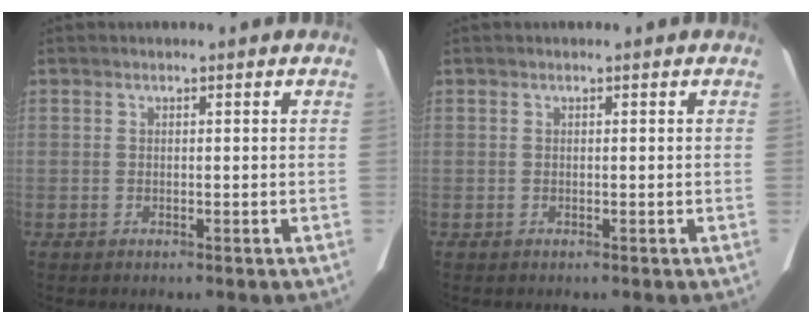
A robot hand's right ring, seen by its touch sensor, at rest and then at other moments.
{"total": 0.0}